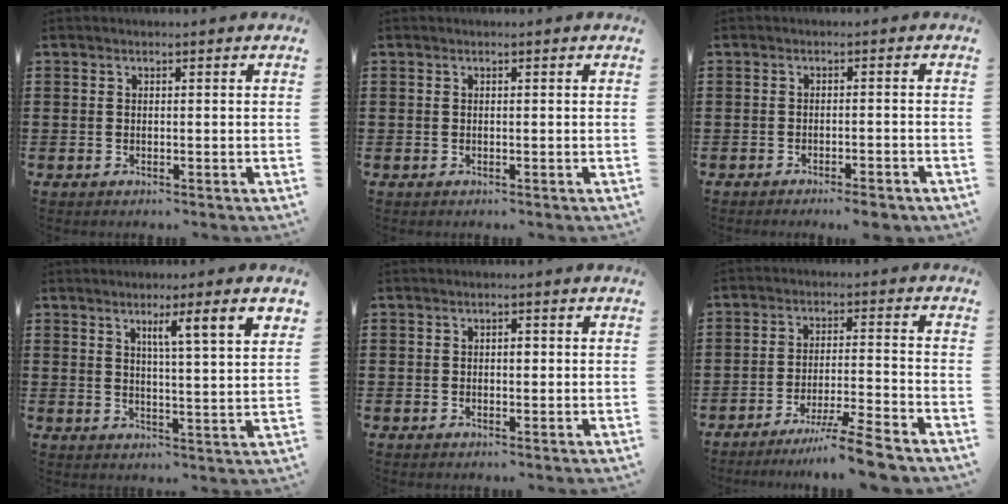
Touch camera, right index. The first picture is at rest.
{"total": 0.0}
{"total": 2.2, "force": [-2.1, 0.1, 0.6], "torque": [-0.013, 0.000, -0.042]}
{"total": 5.7, "force": [3.2, -0.2, 4.7], "torque": [-0.082, -0.007, 0.046]}
{"total": 1.0, "force": [0.0, 0.5, 0.8], "torque": [-0.016, 0.003, -0.001]}
{"total": 7.3, "force": [-6.2, -0.6, 3.8], "torque": [-0.063, -0.008, -0.118]}